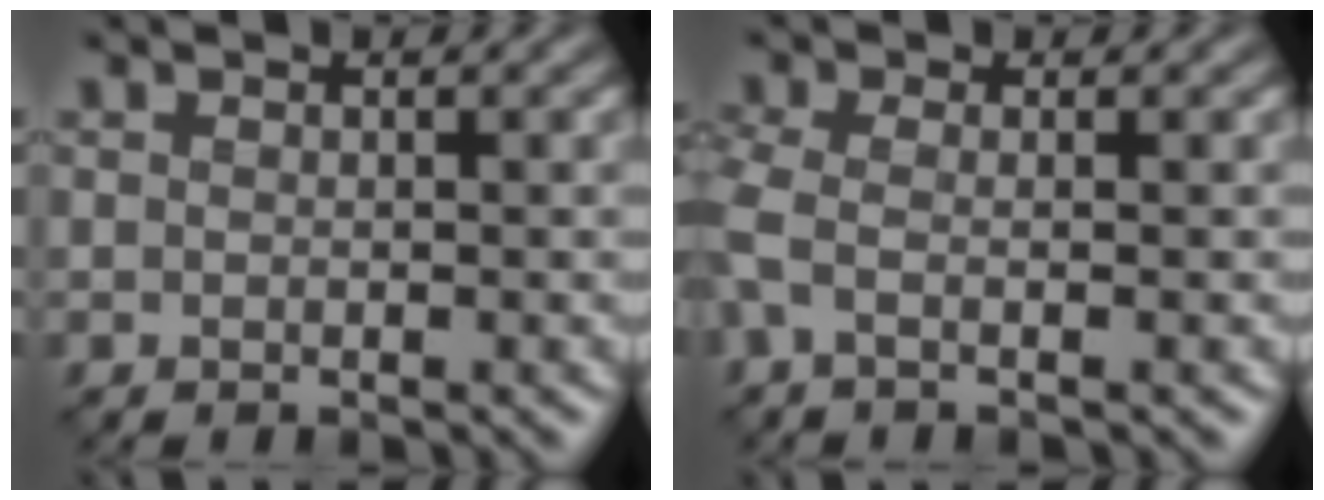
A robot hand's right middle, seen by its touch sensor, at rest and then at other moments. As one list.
[{"total": 2.1, "force": [-0.4, 0.7, 1.9], "torque": [-0.048, -0.008, -0.020]}]